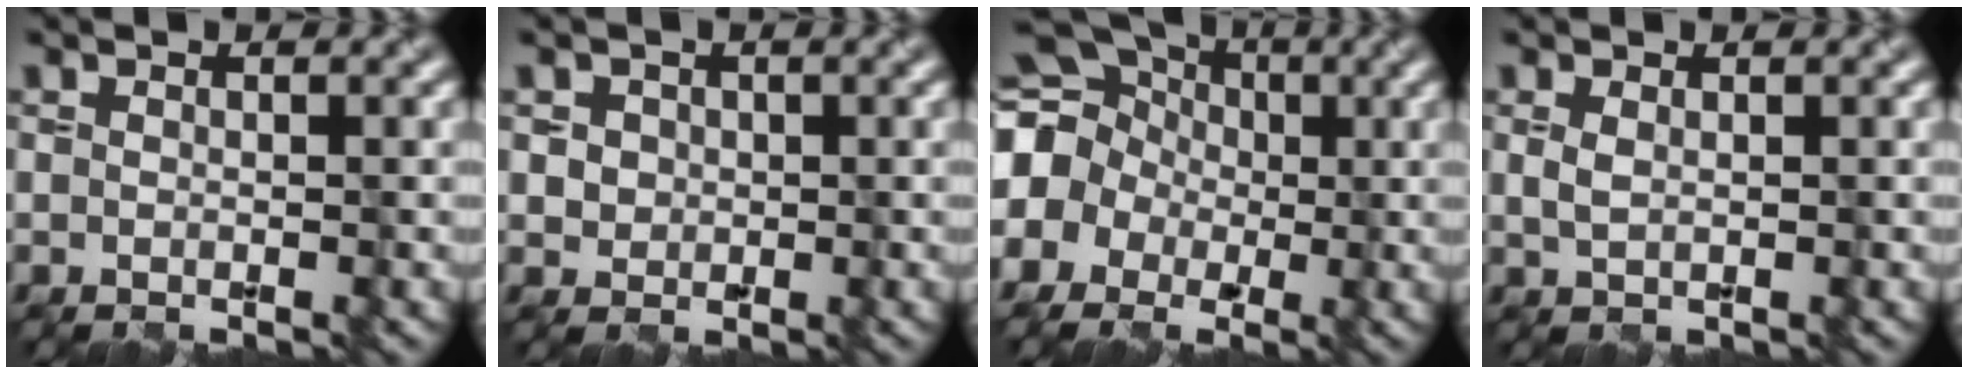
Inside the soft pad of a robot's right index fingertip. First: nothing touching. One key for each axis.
{"total": 1.8, "fx": 0.5, "fy": 1.6, "fz": 0.6, "tx": -0.008, "ty": 0.002, "tz": 0.020}
{"total": 15.2, "fx": 0.8, "fy": 13.9, "fz": 6.1, "tx": -0.157, "ty": 0.020, "tz": -0.047}
{"total": 1.0, "fx": 0.4, "fy": 0.5, "fz": 0.8, "tx": -0.021, "ty": -0.002, "tz": 0.010}